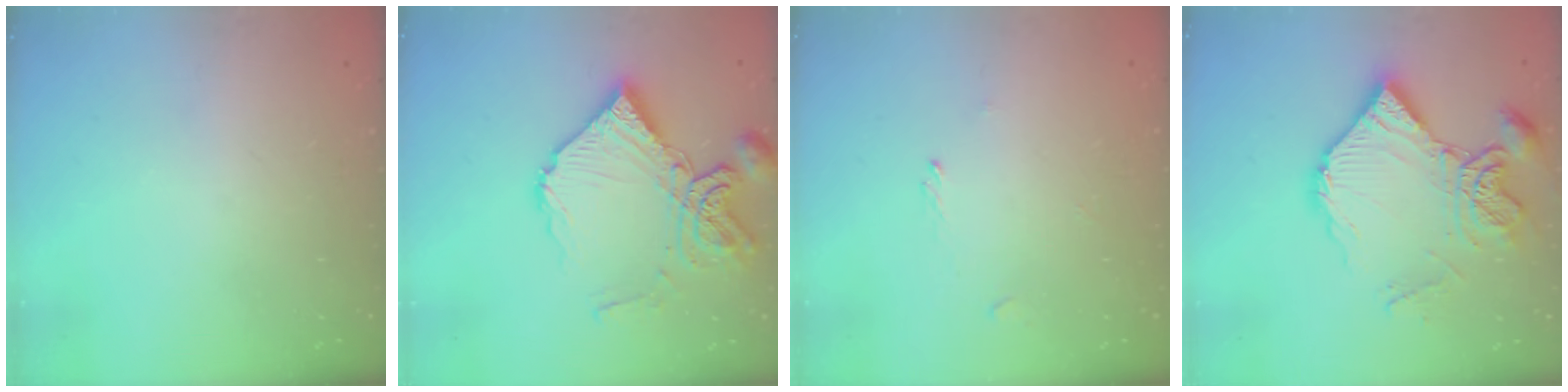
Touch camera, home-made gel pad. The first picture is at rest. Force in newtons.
{"total": 16.7, "press": 16.6, "slide": 1.8}
{"total": 0.0}
{"total": 17.7, "press": 17.6, "slide": 1.6}